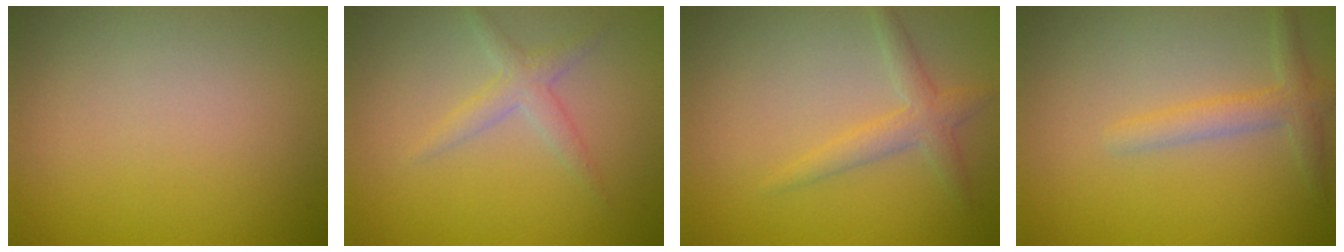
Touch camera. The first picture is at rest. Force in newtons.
{"total": 1.9, "press": 1.9, "slide": 0.0}
{"total": 2.2, "press": 2.2, "slide": 0.1}
{"total": 2.3, "press": 2.3, "slide": 0.1}